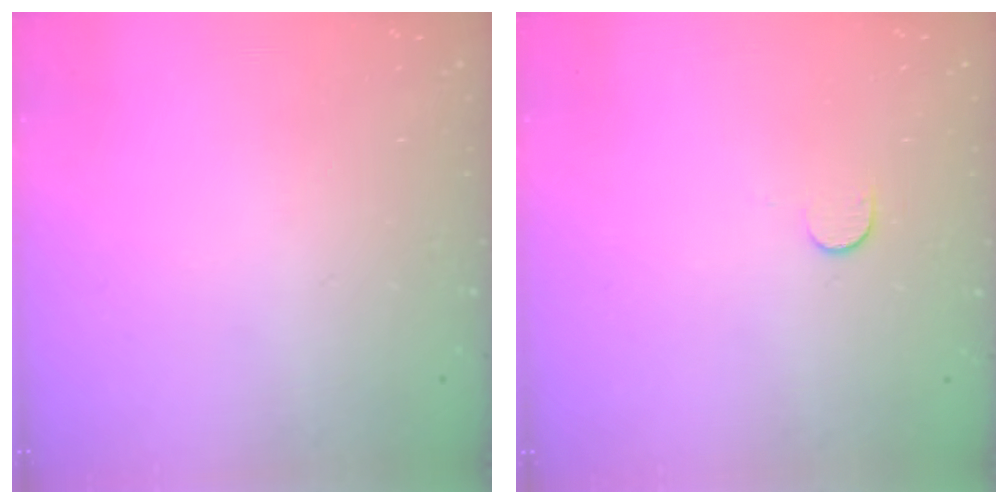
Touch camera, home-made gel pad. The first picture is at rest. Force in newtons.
{"total": 6.1, "press": 6.1, "slide": 0.6}